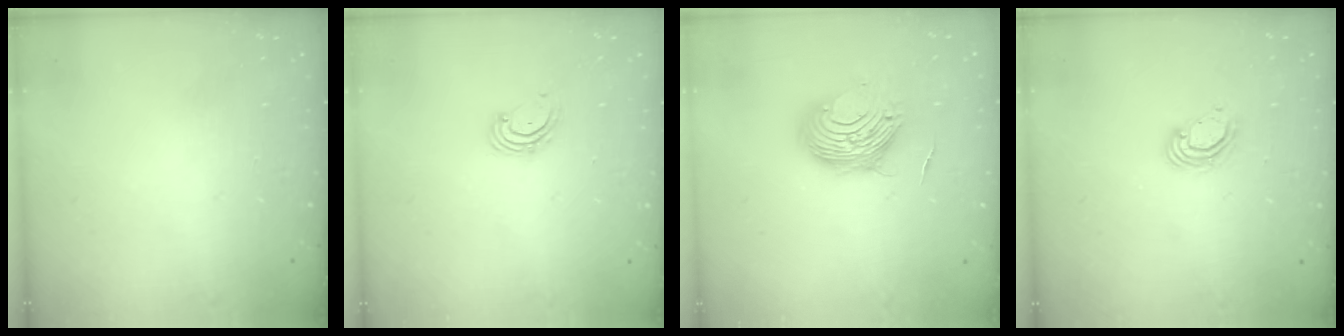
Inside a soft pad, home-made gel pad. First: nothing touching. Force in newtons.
{"total": 2.5, "press": 2.4, "slide": 0.4}
{"total": 10.7, "press": 10.7, "slide": 0.8}
{"total": 5.6, "press": 5.6, "slide": 0.3}